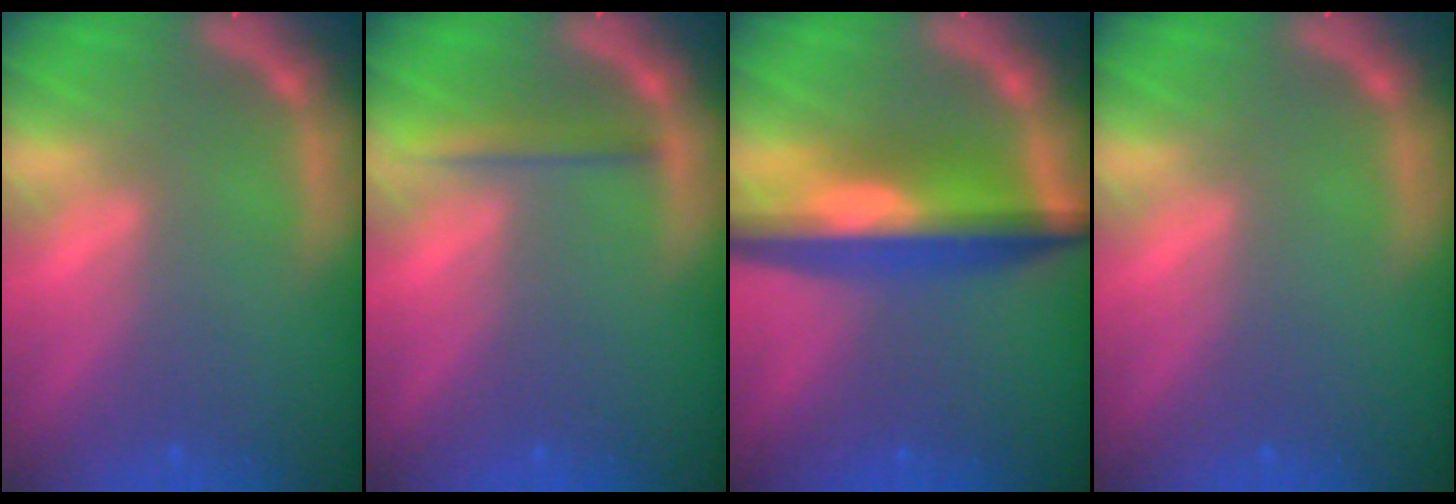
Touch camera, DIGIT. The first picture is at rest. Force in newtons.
{"total": 2.0}
{"total": 8.6}
{"total": 0.0}